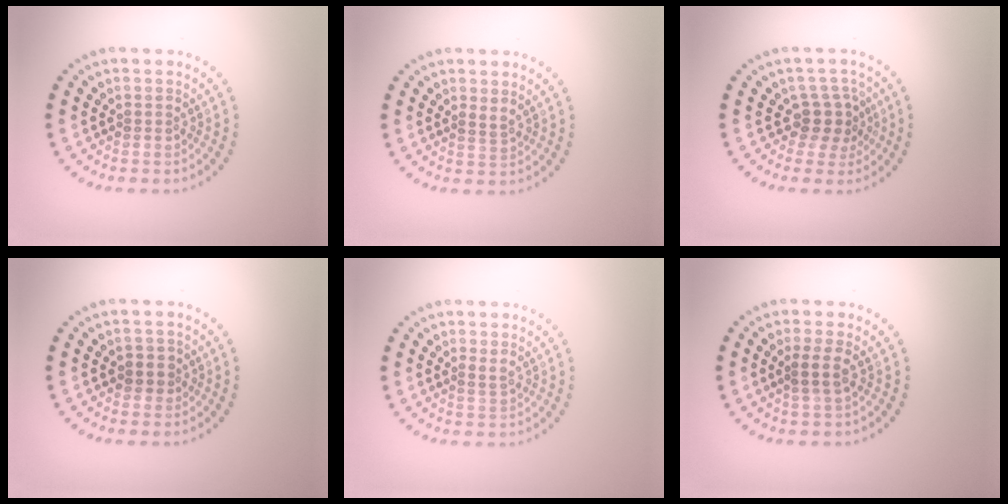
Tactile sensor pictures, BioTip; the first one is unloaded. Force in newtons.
{"total": 1.0, "press": 0.8, "slide": 0.5}
{"total": 2.6, "press": 2.1, "slide": 1.6}
{"total": 1.7, "press": 1.6, "slide": 0.6}
{"total": 1.0, "press": 0.8, "slide": 0.5}
{"total": 1.8, "press": 1.5, "slide": 1.0}